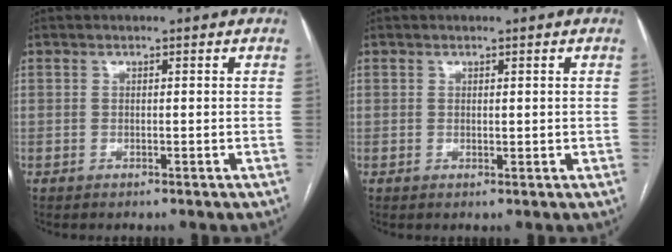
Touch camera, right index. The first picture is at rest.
{"total": 0.7, "force": [0.2, 0.4, 0.5], "torque": [-0.008, -0.002, 0.006]}